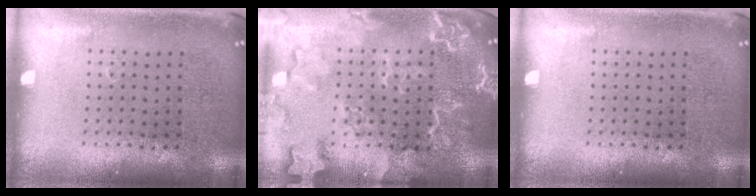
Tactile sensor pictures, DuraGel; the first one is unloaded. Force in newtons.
{"total": 2.8, "press": 2.8, "slide": 0.4}
{"total": 0.0}